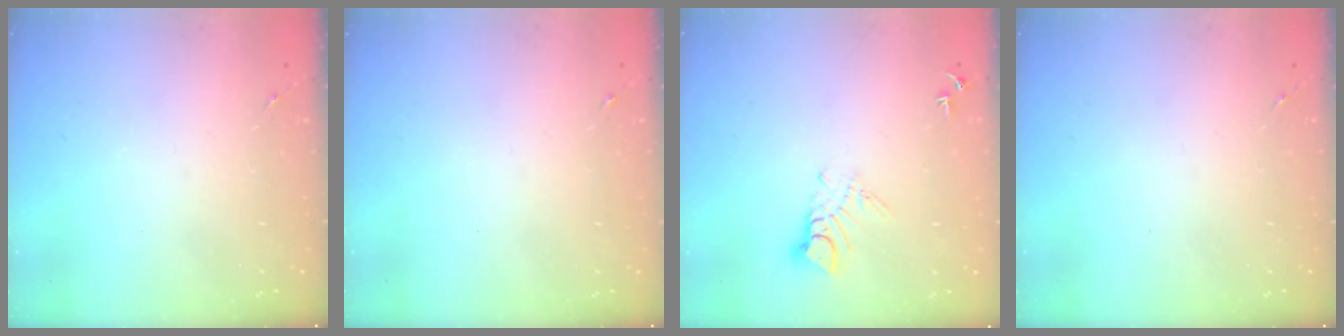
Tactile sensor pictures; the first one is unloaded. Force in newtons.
{"total": 0.0}
{"total": 5.9, "press": 5.9, "slide": 0.5}
{"total": 0.0}